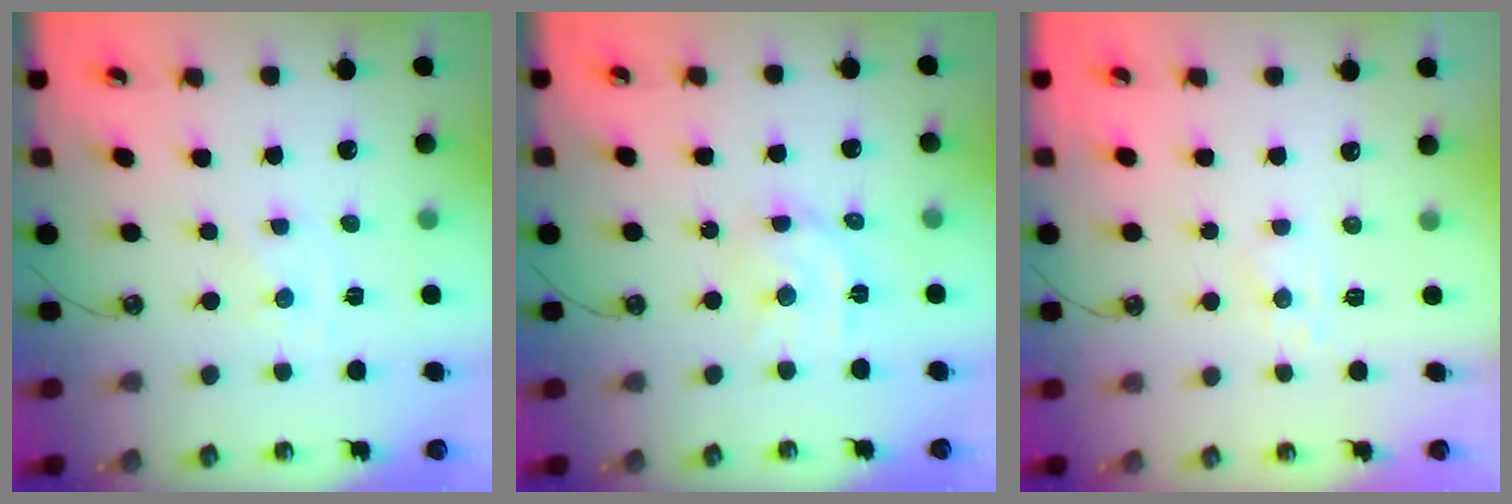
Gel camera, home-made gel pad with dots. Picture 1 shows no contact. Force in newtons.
{"total": 10.0, "press": 9.9, "slide": 1.4}
{"total": 4.8, "press": 4.7, "slide": 0.6}